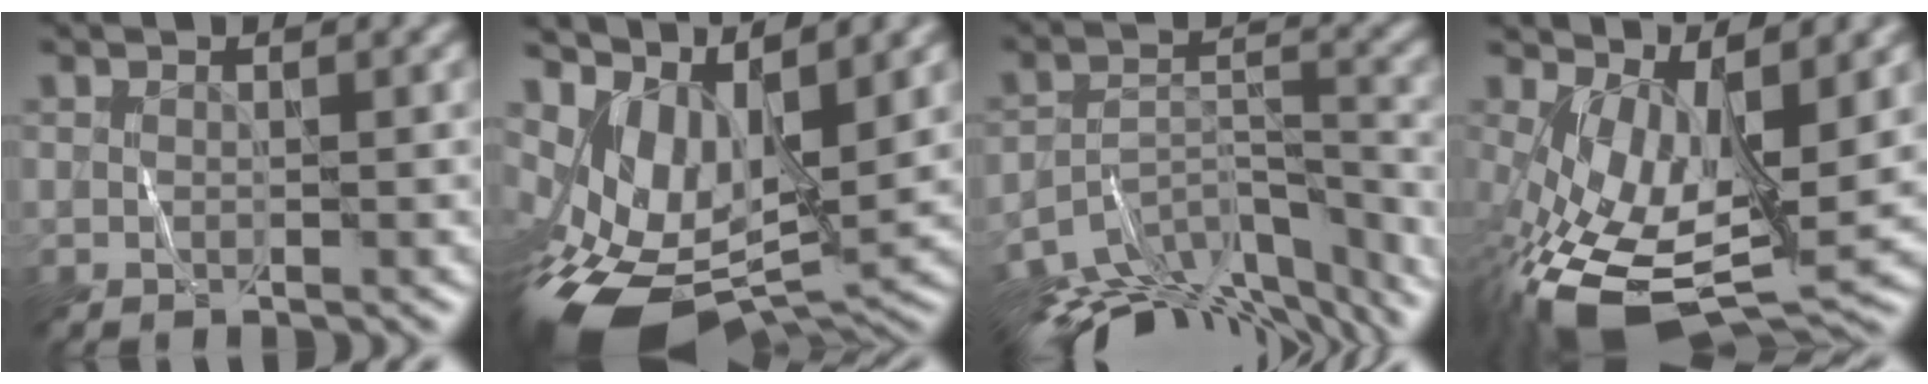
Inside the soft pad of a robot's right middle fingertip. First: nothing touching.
{"total": 11.0, "force": [0.9, 6.1, 9.1], "torque": [-0.179, -0.022, 0.031]}
{"total": 12.3, "force": [-10.2, 4.4, 5.4], "torque": [-0.099, -0.002, -0.133]}
{"total": 10.8, "force": [-1.4, 5.0, 9.5], "torque": [-0.191, -0.023, -0.016]}